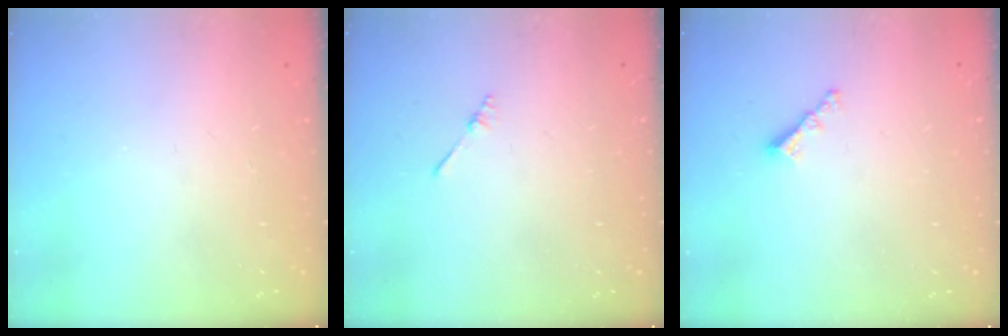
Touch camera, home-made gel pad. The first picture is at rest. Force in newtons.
{"total": 2.0, "press": 2.0, "slide": 0.3}
{"total": 3.0, "press": 2.9, "slide": 0.4}